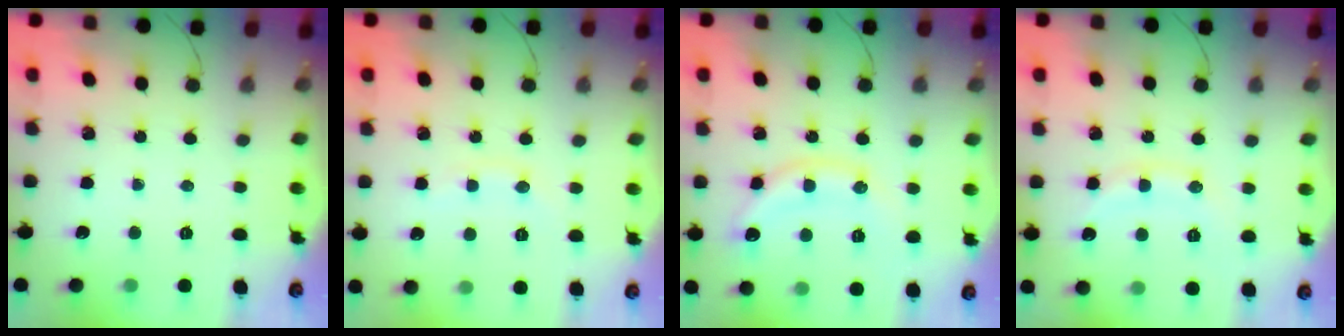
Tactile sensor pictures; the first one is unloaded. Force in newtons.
{"total": 5.3, "press": 5.1, "slide": 1.6}
{"total": 10.3, "press": 10.3, "slide": 0.8}
{"total": 8.9, "press": 8.8, "slide": 0.8}